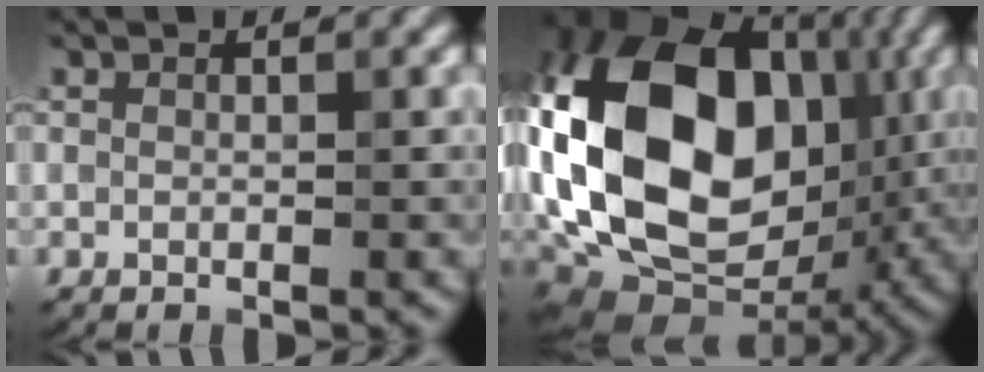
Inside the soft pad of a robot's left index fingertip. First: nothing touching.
{"total": 19.9, "force": [1.6, 13.7, 14.4], "torque": [-0.306, 0.007, 0.020]}